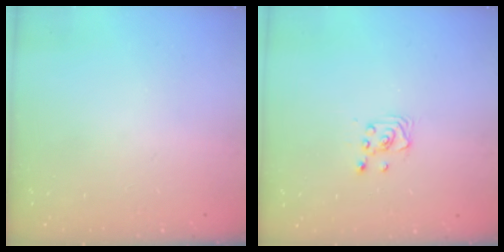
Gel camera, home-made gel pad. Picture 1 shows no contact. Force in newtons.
{"total": 2.6, "press": 2.6, "slide": 0.2}